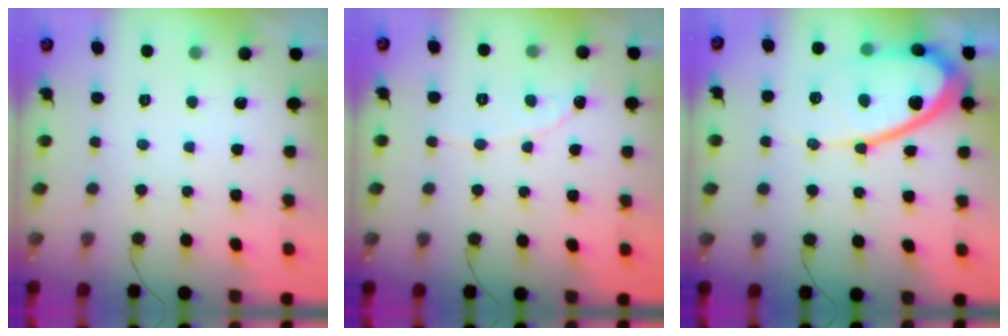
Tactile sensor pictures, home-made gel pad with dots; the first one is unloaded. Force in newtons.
{"total": 2.2, "press": 2.2, "slide": 0.2}
{"total": 15.0, "press": 14.9, "slide": 1.3}